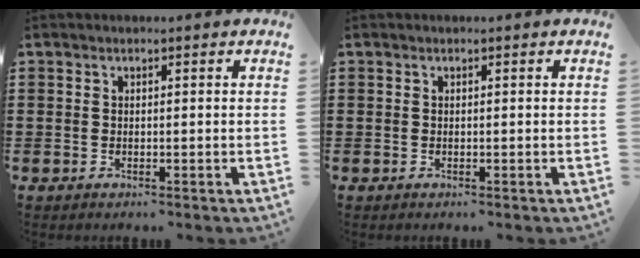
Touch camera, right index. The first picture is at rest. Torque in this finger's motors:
{"motor_torque": [1.91, 0.23, 0.00, -0.01]}